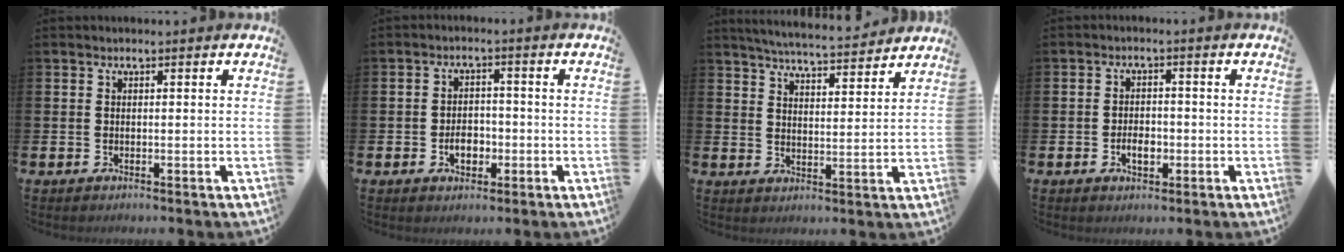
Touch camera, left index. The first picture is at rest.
{"total": 3.3, "force": [-1.1, 2.3, 2.2], "torque": [-0.023, -0.004, -0.026]}
{"total": 5.7, "force": [5.6, 0.1, 1.0], "torque": [-0.034, -0.038, 0.097]}
{"total": 2.9, "force": [-0.8, 1.9, 2.1], "torque": [-0.021, -0.005, -0.021]}